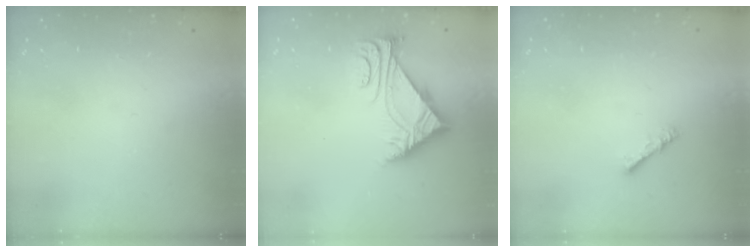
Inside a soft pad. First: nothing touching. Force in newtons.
{"total": 6.2, "press": 6.2, "slide": 0.7}
{"total": 2.4, "press": 2.4, "slide": 0.3}